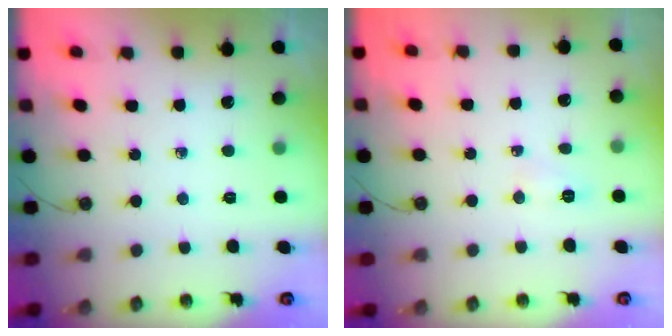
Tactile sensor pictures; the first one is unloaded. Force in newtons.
{"total": 18.1, "press": 6.2, "slide": 17.0}